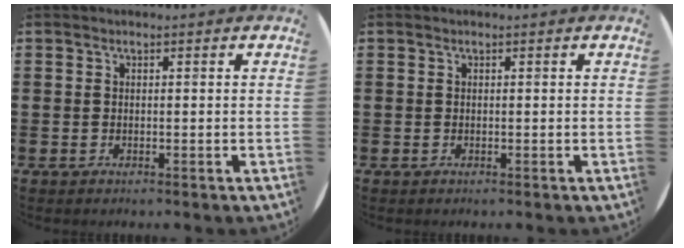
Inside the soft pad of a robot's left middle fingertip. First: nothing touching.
{"total": 0.0}